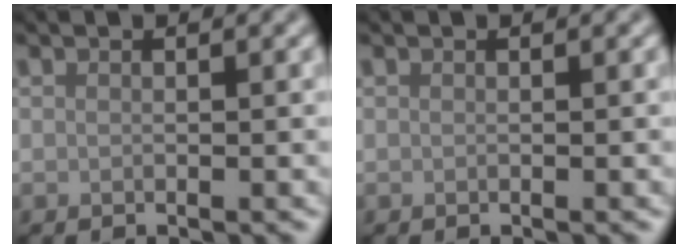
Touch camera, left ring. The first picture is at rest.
{"total": 0.0}